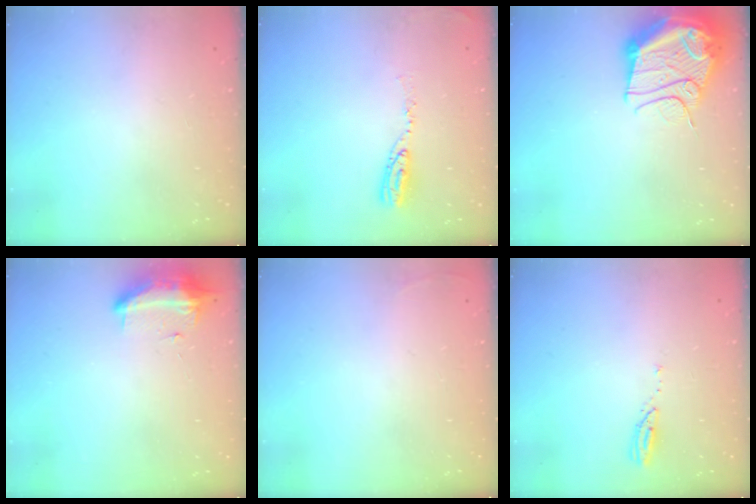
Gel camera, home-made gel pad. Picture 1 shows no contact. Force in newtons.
{"total": 6.8, "press": 6.8, "slide": 0.6}
{"total": 17.5, "press": 17.4, "slide": 1.9}
{"total": 9.5, "press": 9.2, "slide": 2.4}
{"total": 2.7, "press": 2.6, "slide": 1.0}
{"total": 3.0, "press": 2.9, "slide": 0.3}